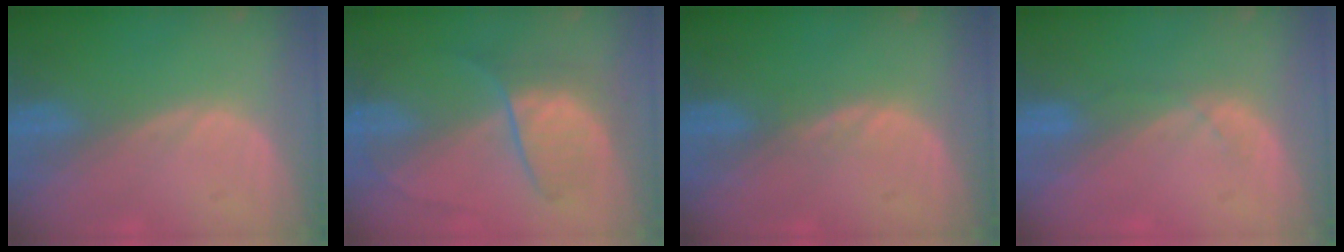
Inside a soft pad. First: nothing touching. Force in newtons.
{"total": 6.4, "press": 6.4, "slide": 0.6}
{"total": 1.1, "press": 1.0, "slide": 0.2}
{"total": 2.1, "press": 1.9, "slide": 0.9}